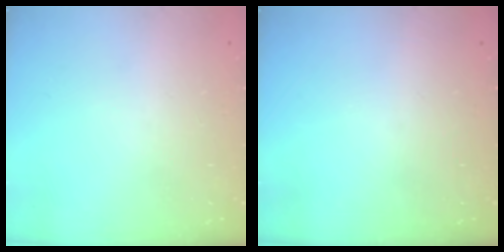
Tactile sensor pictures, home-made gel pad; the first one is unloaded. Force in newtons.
{"total": 0.0}